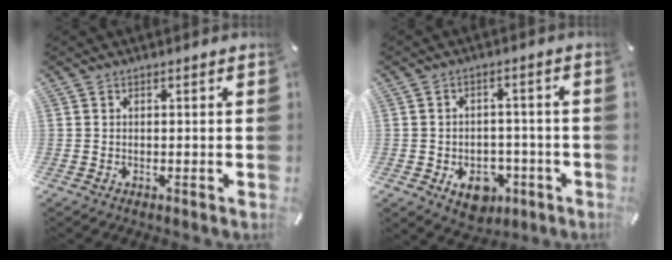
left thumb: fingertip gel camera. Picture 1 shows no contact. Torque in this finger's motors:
{"motor_torque": [0.12, 1.38, 0.28, -0.10, 0.06]}